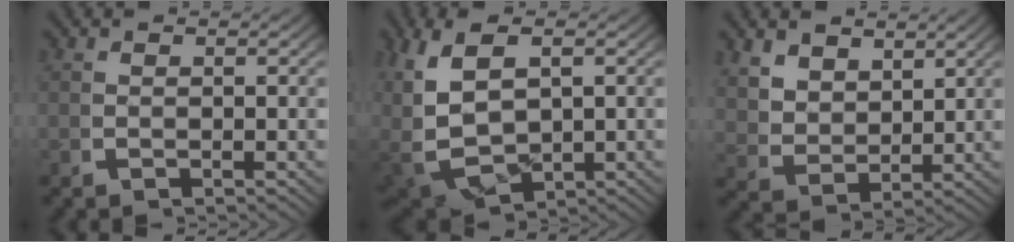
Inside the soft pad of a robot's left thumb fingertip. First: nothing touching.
{"total": 8.7, "force": [0.0, 6.1, 6.2], "torque": [-0.167, -0.039, 0.030]}
{"total": 4.3, "force": [2.3, 2.7, 2.3], "torque": [-0.057, -0.022, 0.059]}